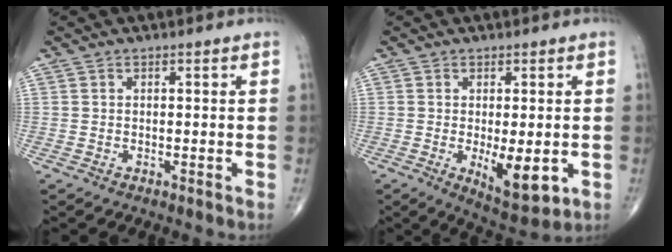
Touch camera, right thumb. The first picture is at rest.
{"total": 8.7, "force": [-1.8, 3.4, 7.9], "torque": [-0.108, -0.022, -0.018]}